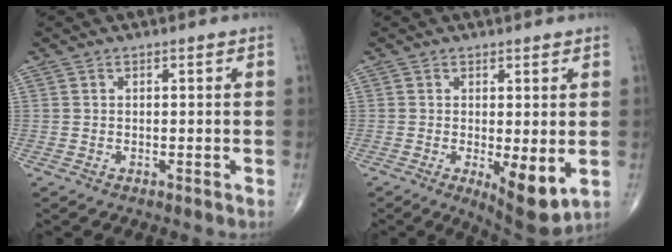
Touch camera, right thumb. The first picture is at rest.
{"total": 8.0, "force": [-1.3, 2.5, 7.5], "torque": [-0.105, -0.024, -0.013]}